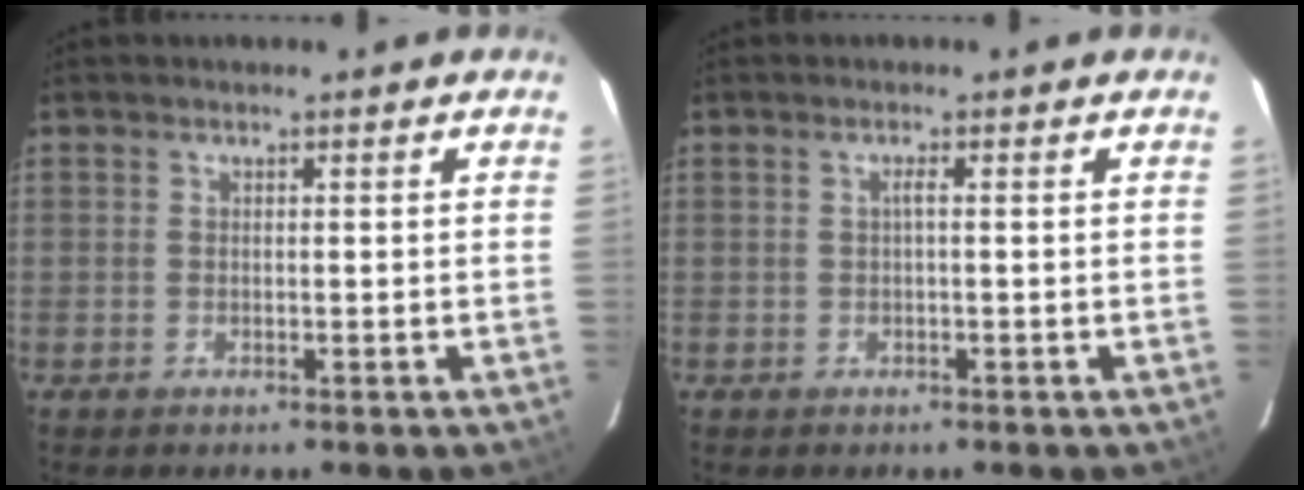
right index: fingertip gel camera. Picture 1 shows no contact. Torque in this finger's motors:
{"motor_torque": [0.19, -0.06, 0.12, 0.03]}